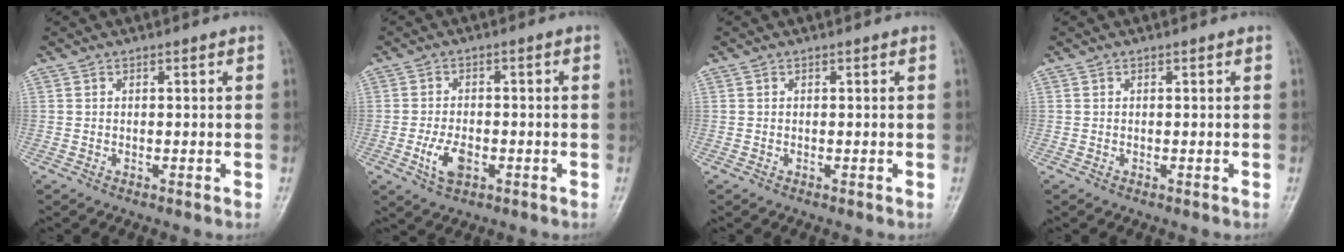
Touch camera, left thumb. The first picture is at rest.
{"total": 5.4, "force": [-2.0, 3.1, 4.1], "torque": [-0.078, 0.008, -0.033]}
{"total": 0.0}
{"total": 0.0}